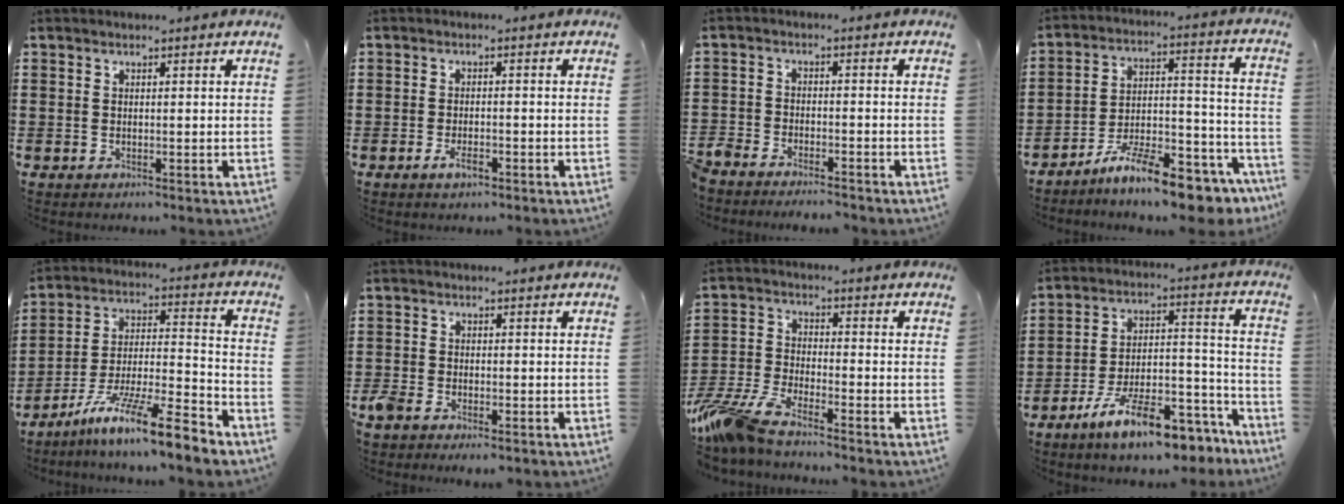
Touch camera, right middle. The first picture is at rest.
{"total": 2.5, "force": [-1.3, 0.9, 1.9], "torque": [-0.042, -0.002, -0.026]}
{"total": 3.8, "force": [-3.8, 0.4, 0.0], "torque": [-0.021, -0.005, -0.085]}
{"total": 12.6, "force": [-10.7, 1.9, 6.4], "torque": [-0.096, 0.039, -0.195]}
{"total": 12.3, "force": [-9.8, 0.5, 7.4], "torque": [-0.124, 0.017, -0.185]}
{"total": 2.6, "force": [-2.1, 0.9, 1.2], "torque": [-0.054, -0.008, -0.051]}
{"total": 7.4, "force": [-6.2, 0.9, 3.8], "torque": [-0.113, -0.017, -0.128]}
{"total": 12.4, "force": [-9.9, 2.1, 7.3], "torque": [-0.122, 0.031, -0.184]}